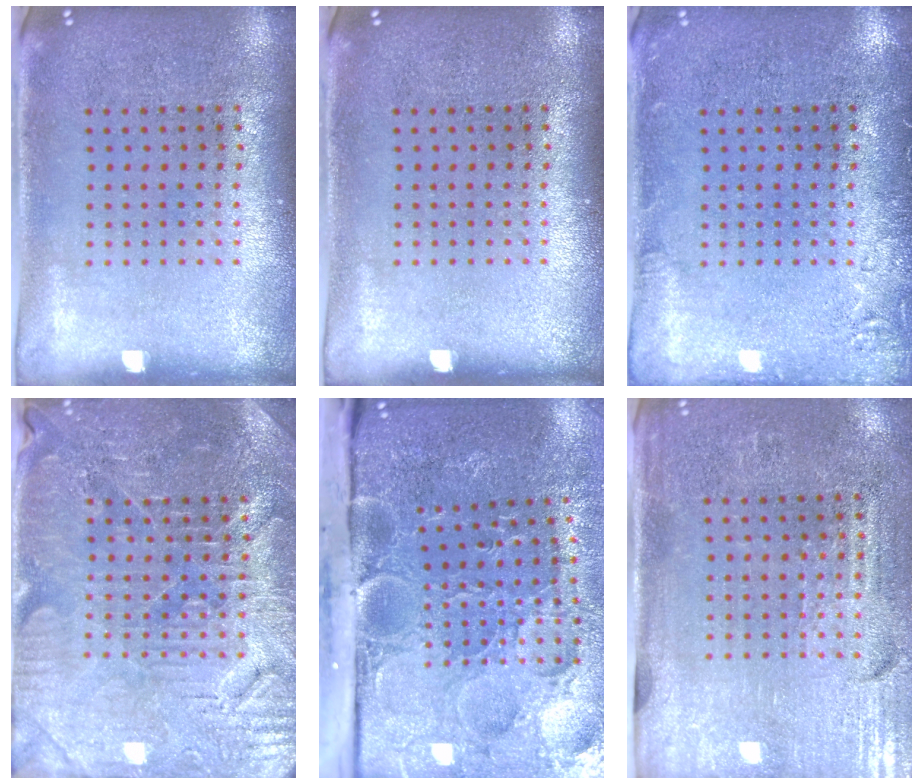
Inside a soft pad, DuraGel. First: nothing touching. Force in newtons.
{"total": 0.0}
{"total": 1.8, "press": 1.7, "slide": 0.4}
{"total": 4.0, "press": 3.9, "slide": 0.8}
{"total": 5.2, "press": 4.1, "slide": 3.2}
{"total": 3.4, "press": 3.1, "slide": 1.3}